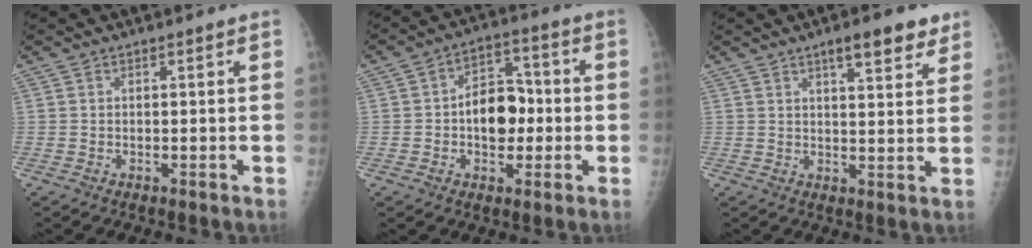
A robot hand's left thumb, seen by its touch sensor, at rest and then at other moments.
{"total": 10.3, "force": [-0.9, 7.3, 7.3], "torque": [-0.066, 0.028, -0.021]}
{"total": 7.8, "force": [5.0, 2.3, 5.5], "torque": [-0.058, -0.023, 0.069]}